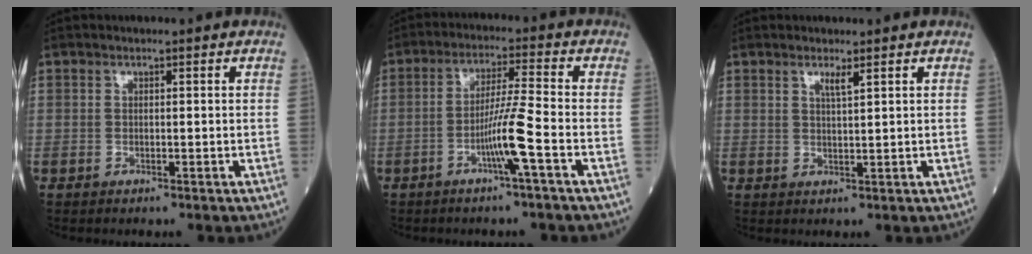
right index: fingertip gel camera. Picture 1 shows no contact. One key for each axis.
{"total": 9.0, "fx": -3.9, "fy": -1.2, "fz": 8.0, "tx": -0.154, "ty": 0.006, "tz": -0.073}
{"total": 1.6, "fx": 1.1, "fy": -0.1, "fz": 1.2, "tx": -0.024, "ty": -0.005, "tz": 0.020}